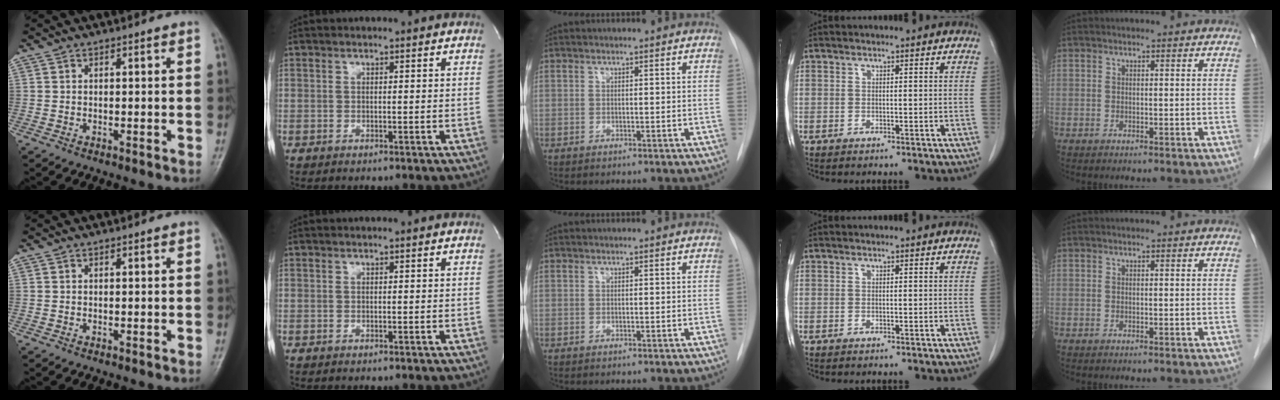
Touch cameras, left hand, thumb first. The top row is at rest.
{}